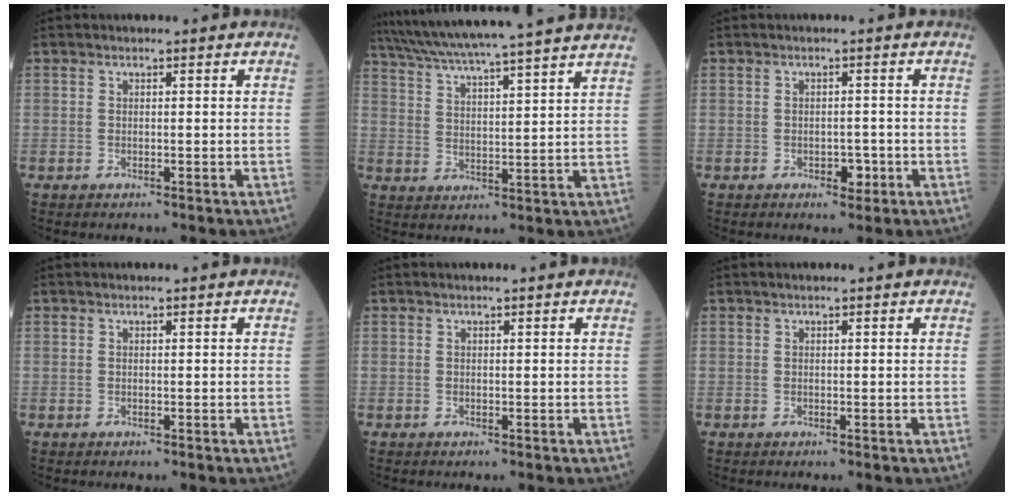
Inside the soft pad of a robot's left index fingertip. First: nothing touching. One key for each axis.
{"total": 20.9, "fx": 18.6, "fy": -1.1, "fz": 9.5, "tx": -0.171, "ty": -0.005, "tz": 0.261}
{"total": 2.5, "fx": -1.1, "fy": 1.4, "fz": 1.7, "tx": -0.021, "ty": 0.004, "tz": -0.011}
{"total": 0.0}
{"total": 0.0}
{"total": 0.8, "fx": 0.7, "fy": 0.1, "fz": 0.4, "tx": -0.003, "ty": 0.013, "tz": 0.011}